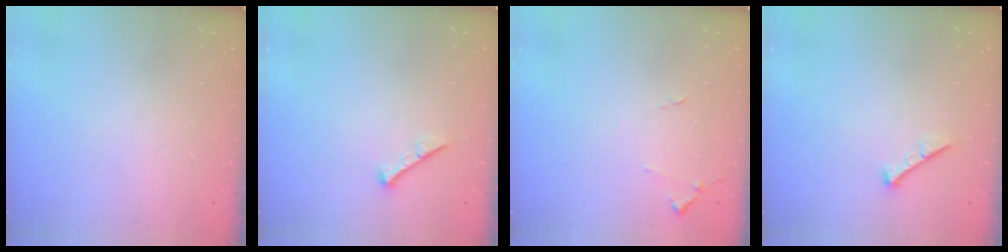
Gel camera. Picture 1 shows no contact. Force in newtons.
{"total": 0.0}
{"total": 7.9, "press": 7.8, "slide": 0.7}
{"total": 0.0}